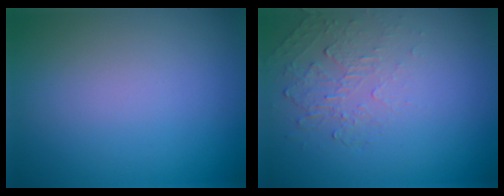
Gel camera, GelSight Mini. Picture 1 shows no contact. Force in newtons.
{"total": 2.1, "press": 0.7, "slide": 2.0}